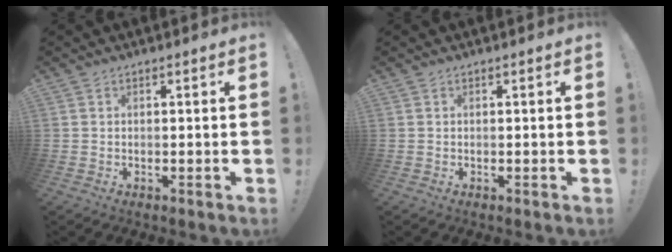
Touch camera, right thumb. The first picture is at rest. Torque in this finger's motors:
{"motor_torque": [0.00, 0.00, -0.01, 0.01, 0.00]}